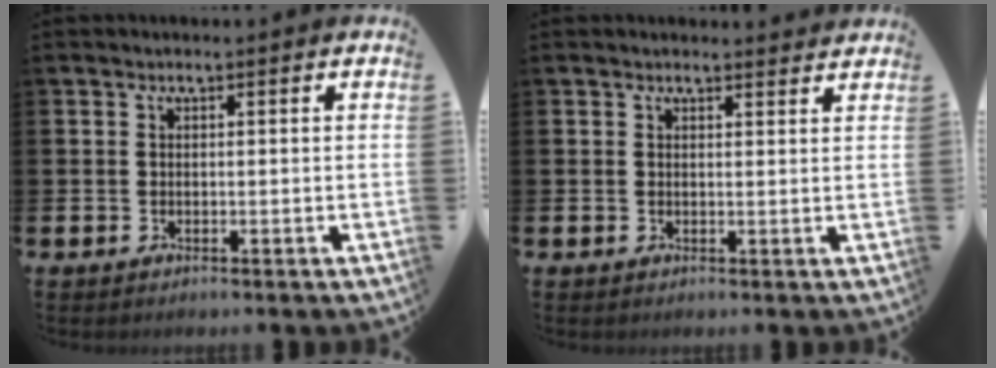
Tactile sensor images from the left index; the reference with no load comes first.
{"total": 0.7, "force": [0.7, 0.2, 0.1], "torque": [0.006, -0.001, 0.011]}